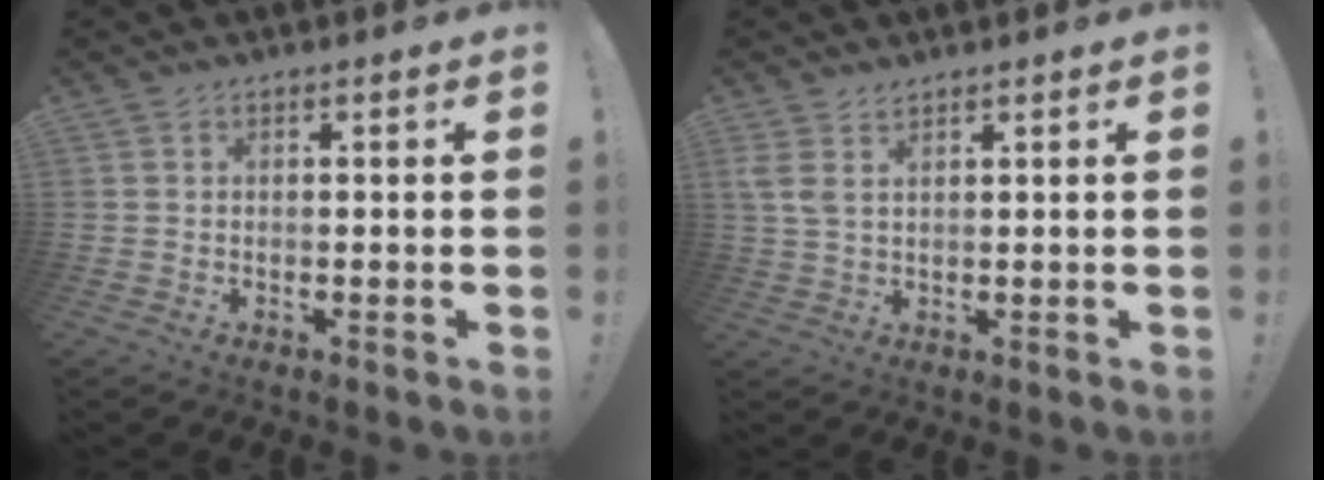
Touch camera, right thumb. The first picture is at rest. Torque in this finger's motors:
{"motor_torque": [0.02, 0.02, 0.10, 0.00, 0.00]}